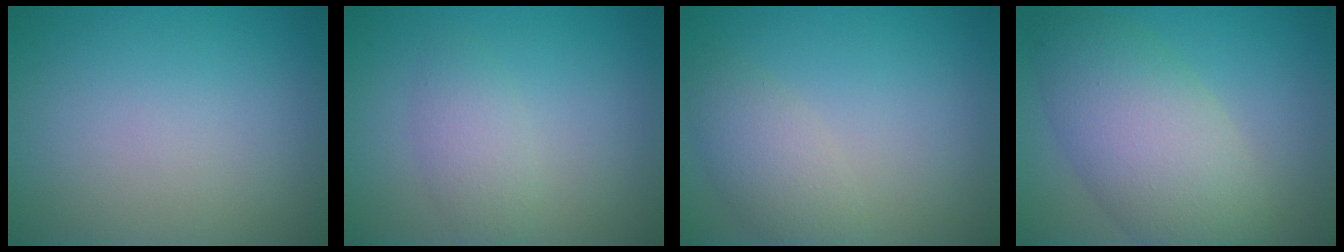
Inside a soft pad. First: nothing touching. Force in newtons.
{"total": 2.2, "press": 2.2, "slide": 0.0}
{"total": 3.0, "press": 3.0, "slide": 0.1}
{"total": 7.8, "press": 7.8, "slide": 0.2}